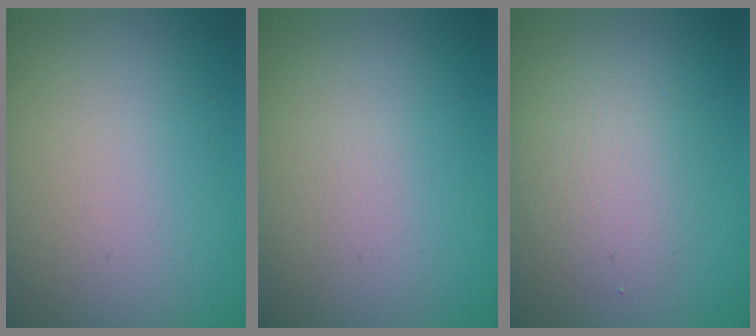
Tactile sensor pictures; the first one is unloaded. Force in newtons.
{"total": 0.0}
{"total": 2.6, "press": 2.6, "slide": 0.2}